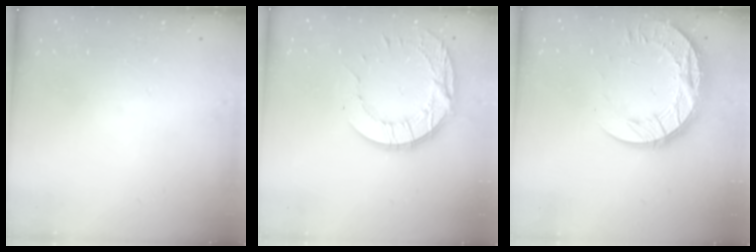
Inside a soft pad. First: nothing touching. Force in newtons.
{"total": 13.6, "press": 13.5, "slide": 1.1}
{"total": 16.8, "press": 16.7, "slide": 1.7}